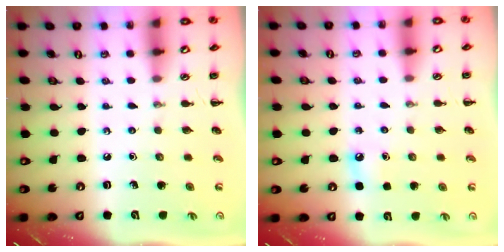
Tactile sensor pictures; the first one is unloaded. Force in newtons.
{"total": 3.6, "press": 3.5, "slide": 1.1}